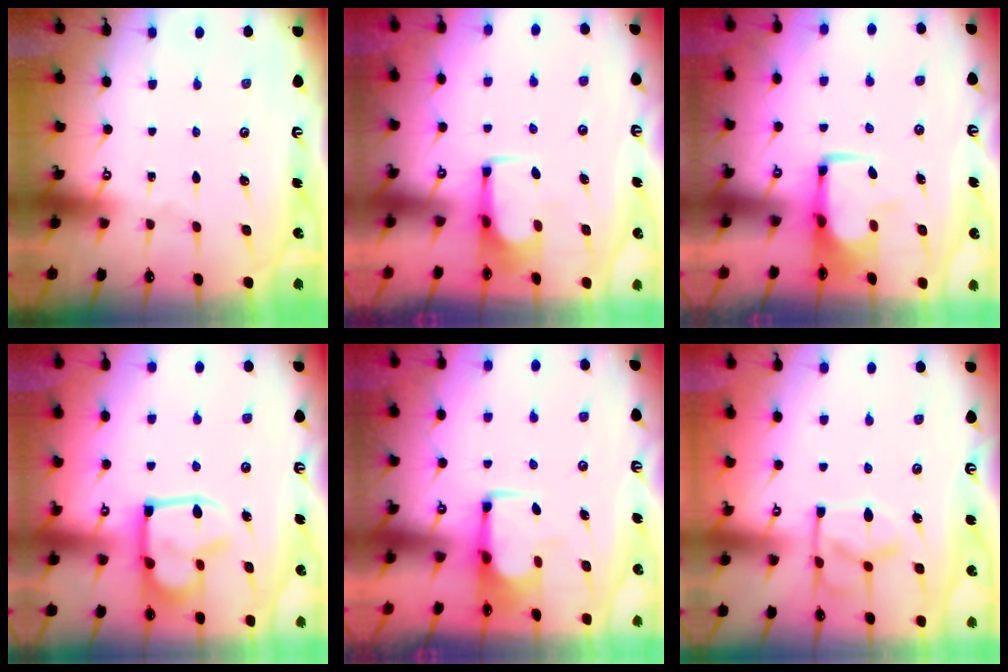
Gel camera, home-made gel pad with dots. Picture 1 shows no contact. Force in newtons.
{"total": 3.7, "press": 3.6, "slide": 0.7}
{"total": 1.0, "press": 0.7, "slide": 0.7}
{"total": 14.8, "press": 14.8, "slide": 0.8}
{"total": 1.9, "press": 1.7, "slide": 0.8}
{"total": 4.7, "press": 4.7, "slide": 0.4}